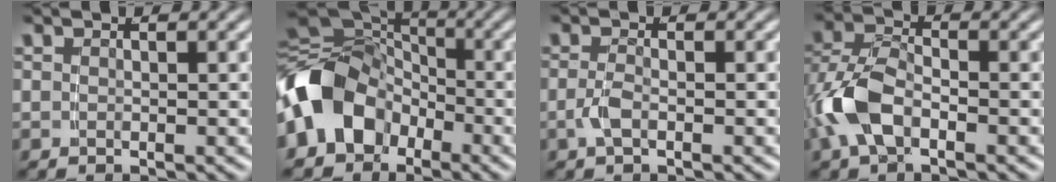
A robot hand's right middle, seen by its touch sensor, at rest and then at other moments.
{"total": 8.4, "force": [-2.2, 6.7, 4.7], "torque": [-0.110, -0.014, -0.036]}
{"total": 1.4, "force": [-0.9, -0.1, 1.1], "torque": [-0.023, -0.006, -0.012]}
{"total": 4.3, "force": [-1.5, 2.4, 3.2], "torque": [-0.087, -0.011, -0.020]}